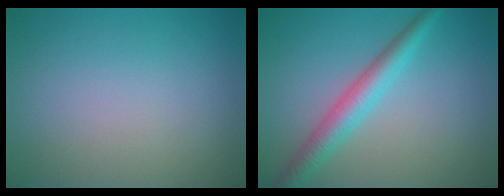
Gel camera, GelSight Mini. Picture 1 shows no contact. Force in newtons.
{"total": 3.6, "press": 3.6, "slide": 0.1}